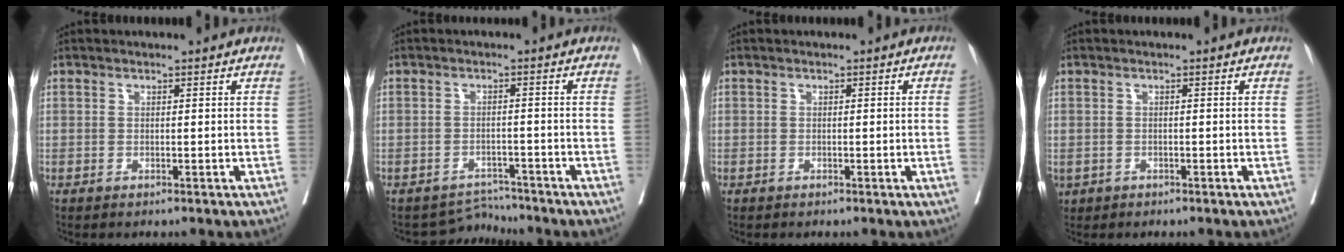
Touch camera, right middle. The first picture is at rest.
{"total": 3.2, "force": [-2.8, 0.0, -1.5], "torque": [0.027, 0.006, -0.042]}
{"total": 1.0, "force": [-0.2, -0.3, 0.9], "torque": [-0.012, 0.002, -0.003]}
{"total": 2.5, "force": [-1.3, 1.9, 0.9], "torque": [-0.023, -0.003, -0.018]}